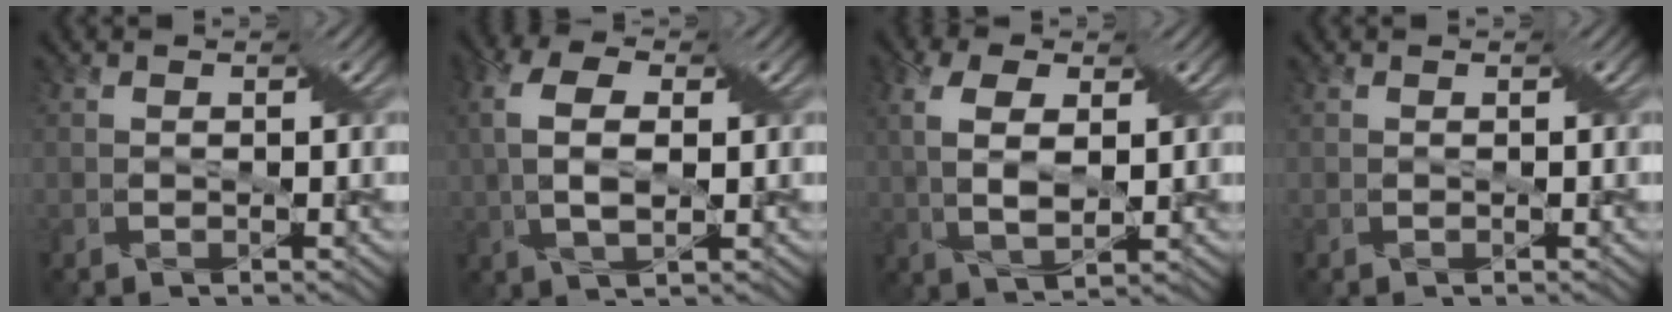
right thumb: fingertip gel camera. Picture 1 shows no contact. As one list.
[{"total": 6.9, "force": [0.9, 3.4, 6.0], "torque": [-0.141, 0.011, 0.012]}, {"total": 7.6, "force": [1.6, 3.9, 6.3], "torque": [-0.146, 0.008, 0.025]}, {"total": 0.0}]